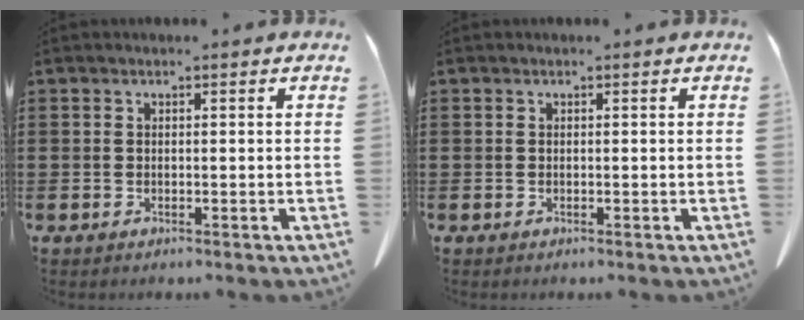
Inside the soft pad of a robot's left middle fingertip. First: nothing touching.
{"total": 0.0}